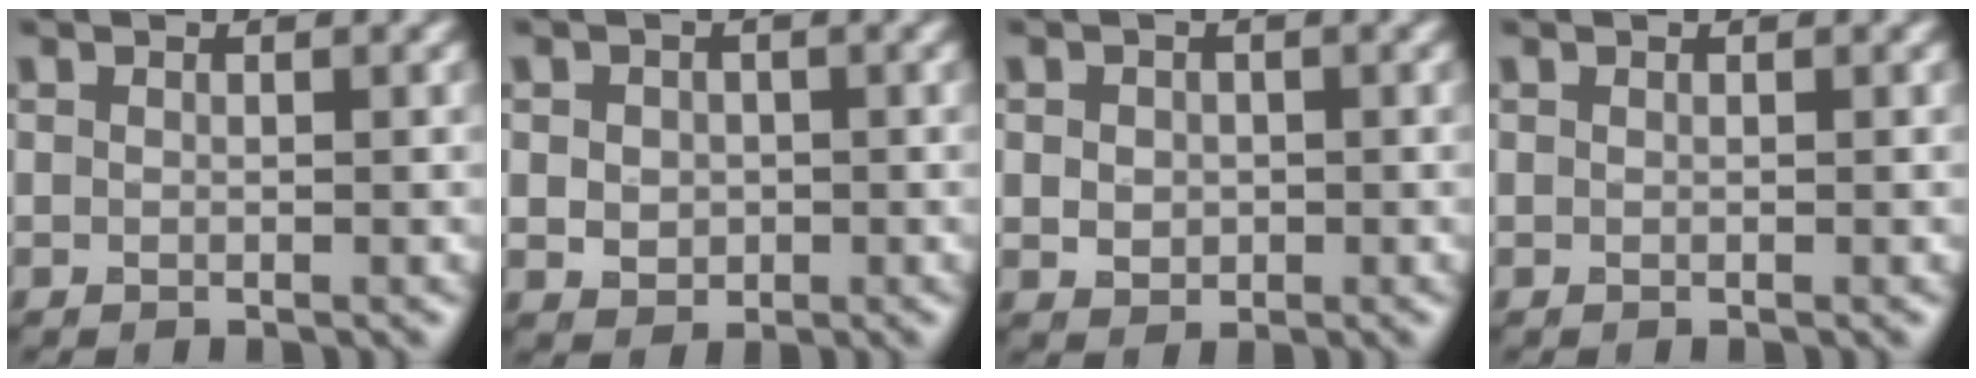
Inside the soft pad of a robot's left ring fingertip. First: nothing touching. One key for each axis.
{"total": 2.5, "fx": -0.1, "fy": 2.1, "fz": 1.2, "tx": -0.016, "ty": -0.003, "tz": -0.002}
{"total": 2.0, "fx": 0.0, "fy": 1.8, "fz": 1.0, "tx": -0.014, "ty": -0.004, "tz": 0.000}
{"total": 0.0}